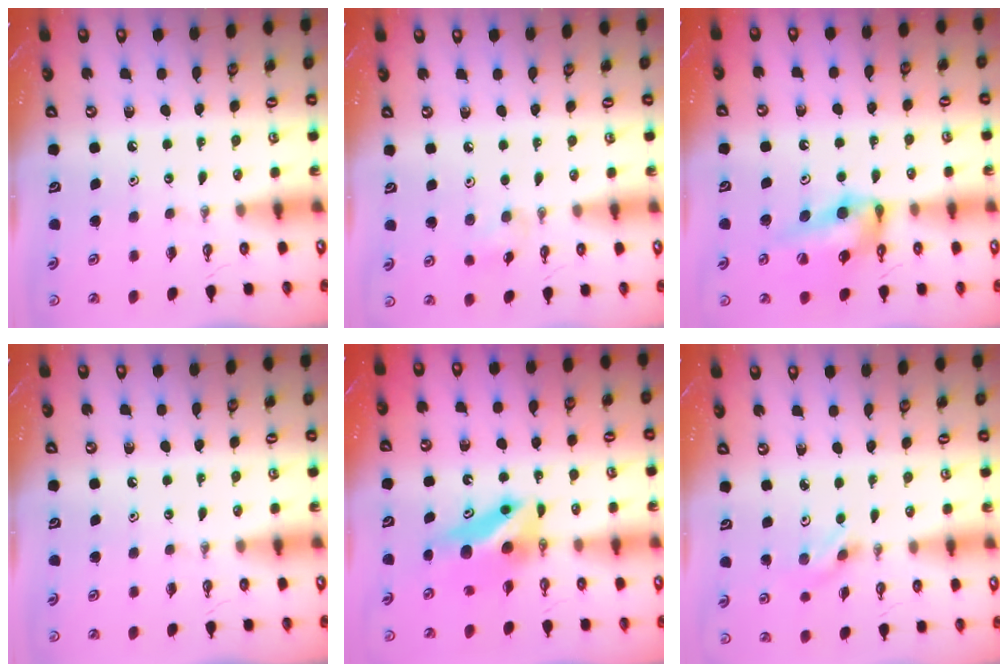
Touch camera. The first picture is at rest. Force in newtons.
{"total": 5.8, "press": 5.6, "slide": 1.4}
{"total": 11.4, "press": 10.7, "slide": 3.9}
{"total": 0.0}
{"total": 7.0, "press": 7.0, "slide": 0.6}
{"total": 2.3, "press": 2.1, "slide": 0.8}